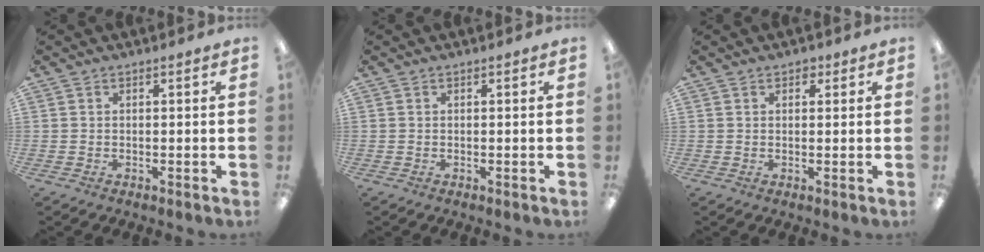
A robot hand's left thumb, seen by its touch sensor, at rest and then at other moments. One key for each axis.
{"total": 0.0}
{"total": 1.9, "fx": 1.2, "fy": 1.2, "fz": 0.7, "tx": -0.006, "ty": 0.000, "tz": 0.020}